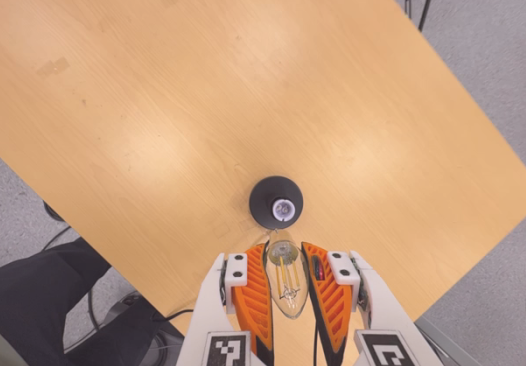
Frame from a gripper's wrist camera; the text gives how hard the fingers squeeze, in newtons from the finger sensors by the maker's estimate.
{"total": 21.8, "left": 23.6, "right": 20.0}